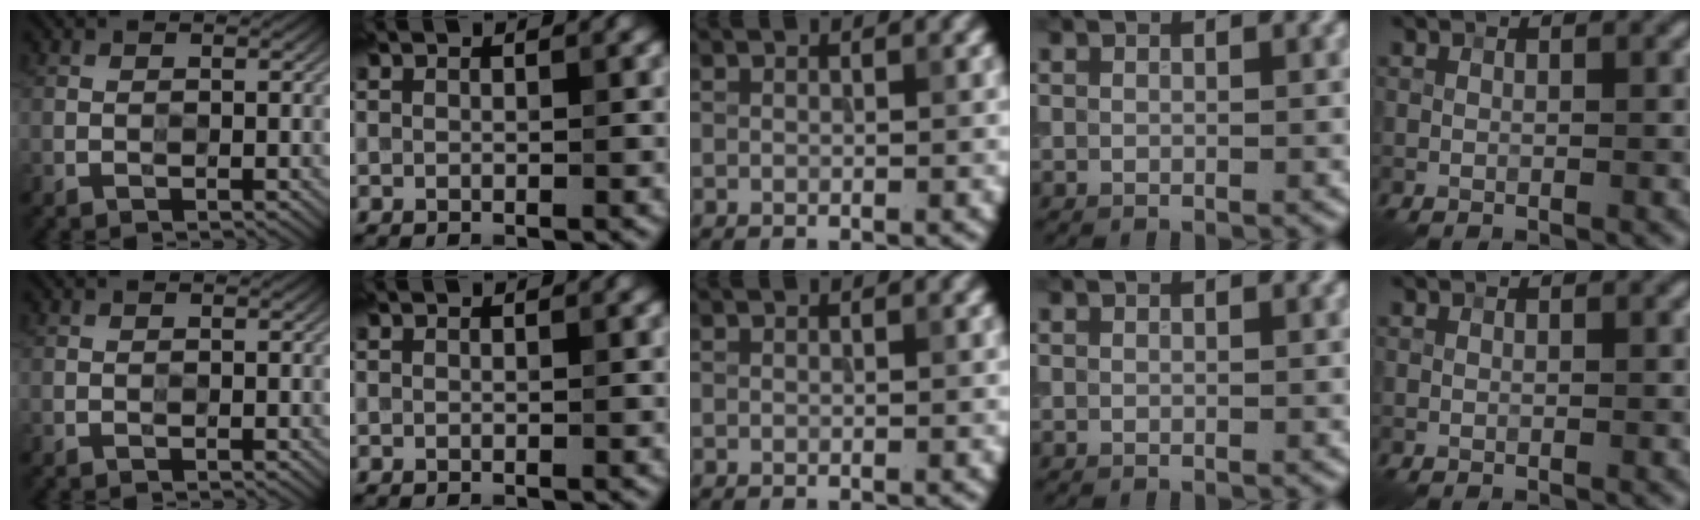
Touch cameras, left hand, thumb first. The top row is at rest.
{}